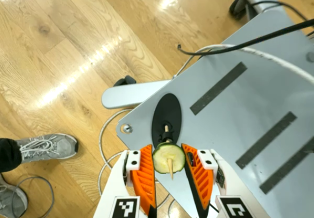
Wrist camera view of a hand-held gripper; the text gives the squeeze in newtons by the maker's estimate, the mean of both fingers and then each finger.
{"total": 7.5, "left": 7.1, "right": 7.8}